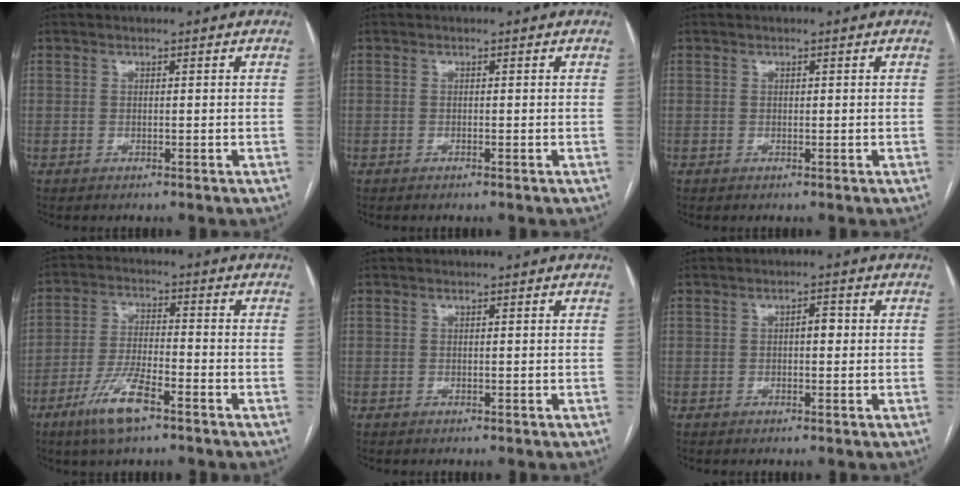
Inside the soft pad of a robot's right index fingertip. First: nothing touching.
{"total": 0.0}
{"total": 0.0}
{"total": 8.7, "force": [-5.4, 1.9, 6.6], "torque": [-0.134, -0.009, -0.099]}
{"total": 0.0}
{"total": 2.1, "force": [0.1, 1.0, 1.8], "torque": [-0.027, 0.011, 0.001]}